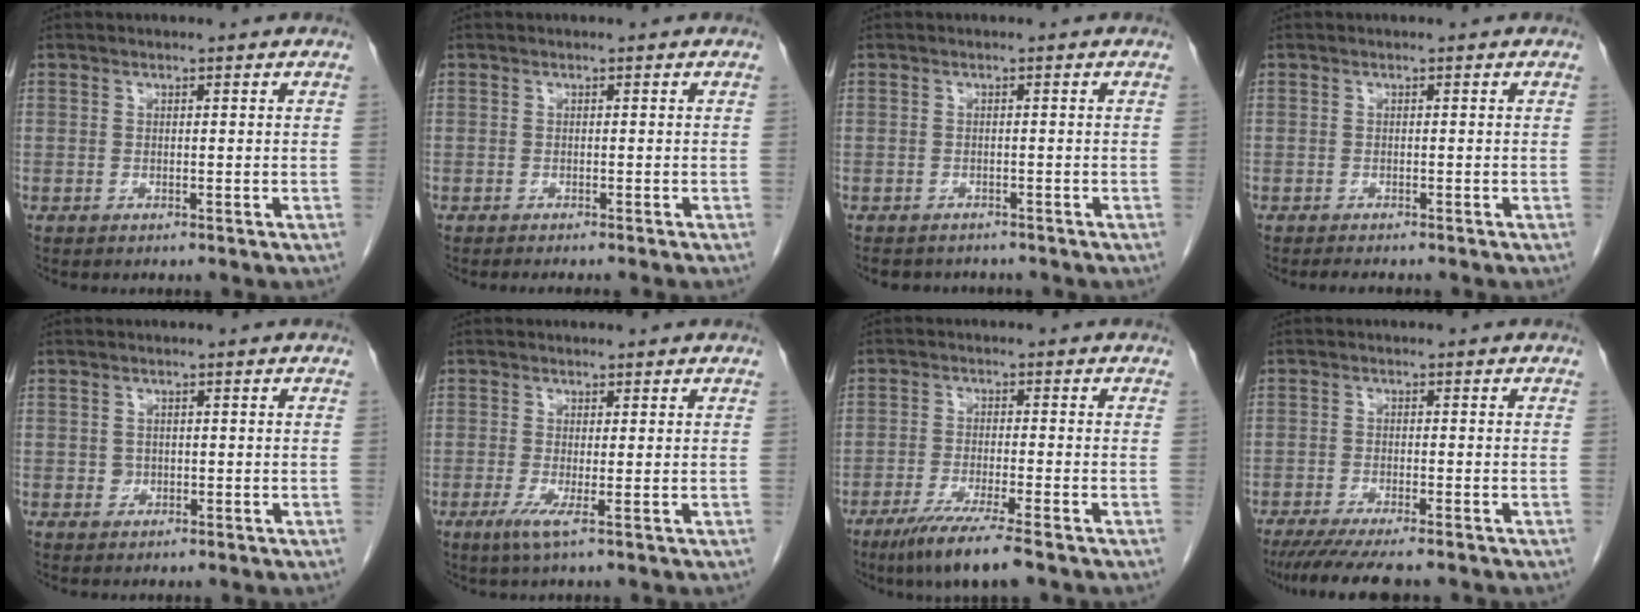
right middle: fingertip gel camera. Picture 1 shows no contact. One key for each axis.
{"total": 3.0, "fx": -2.6, "fy": -0.2, "fz": 1.4, "tx": -0.013, "ty": 0.000, "tz": -0.033}
{"total": 4.6, "fx": -4.1, "fy": 1.8, "fz": 0.9, "tx": -0.010, "ty": -0.001, "tz": -0.052}
{"total": 2.3, "fx": -2.0, "fy": 0.4, "fz": 1.1, "tx": -0.016, "ty": -0.005, "tz": -0.022}
{"total": 1.0, "fx": -0.1, "fy": 1.0, "fz": 0.3, "tx": -0.004, "ty": 0.003, "tz": 0.001}
{"total": 2.4, "fx": -0.8, "fy": -0.3, "fz": 2.2, "tx": -0.048, "ty": -0.008, "tz": -0.013}
{"total": 7.8, "fx": -5.5, "fy": -0.6, "fz": 5.5, "tx": -0.098, "ty": -0.025, "tz": -0.097}
{"total": 9.2, "fx": -7.7, "fy": 0.6, "fz": 5.1, "tx": -0.072, "ty": -0.022, "tz": -0.120}